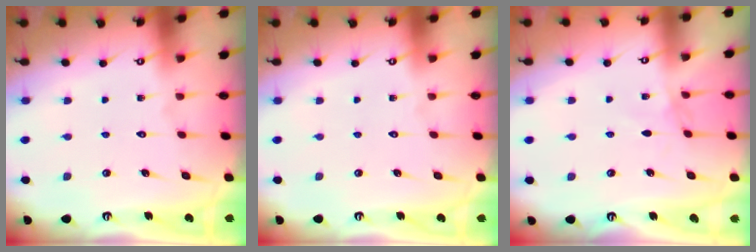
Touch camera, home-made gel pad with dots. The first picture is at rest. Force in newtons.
{"total": 0.0}
{"total": 1.7, "press": 1.6, "slide": 0.4}